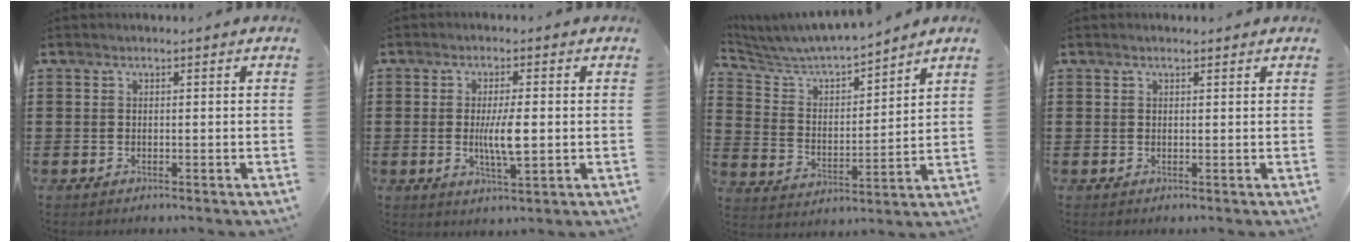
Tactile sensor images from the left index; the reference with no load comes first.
{"total": 5.8, "force": [-0.2, 1.2, 5.7], "torque": [-0.115, -0.005, -0.010]}
{"total": 5.5, "force": [5.3, 0.7, 1.5], "torque": [-0.056, -0.039, 0.084]}
{"total": 0.6, "force": [0.5, 0.1, 0.4], "torque": [-0.007, 0.001, 0.010]}